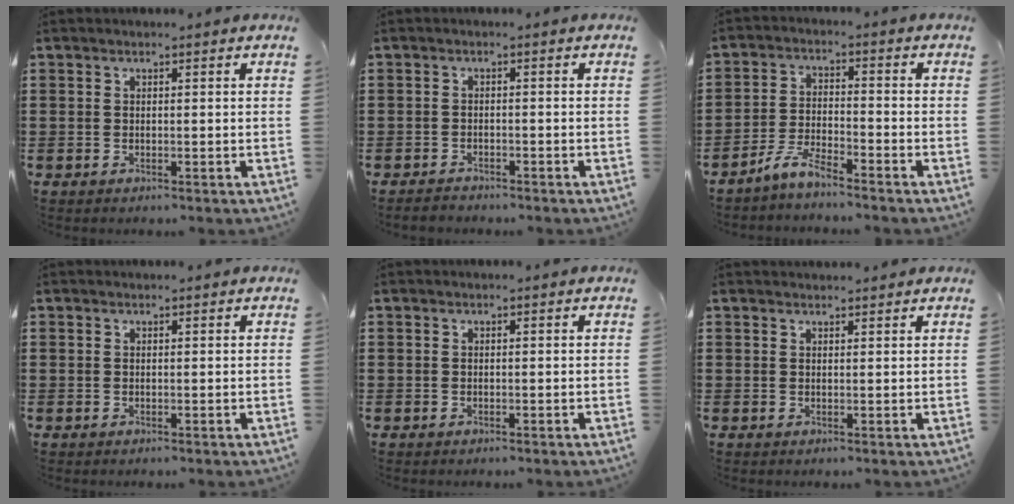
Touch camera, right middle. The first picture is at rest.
{"total": 1.2, "force": [-1.2, 0.2, 0.0], "torque": [-0.004, 0.001, -0.026]}
{"total": 4.8, "force": [-4.2, 0.7, 2.2], "torque": [-0.058, -0.003, -0.087]}
{"total": 0.0}
{"total": 0.0}
{"total": 1.1, "force": [1.1, 0.0, 0.0], "torque": [-0.003, -0.003, 0.023]}